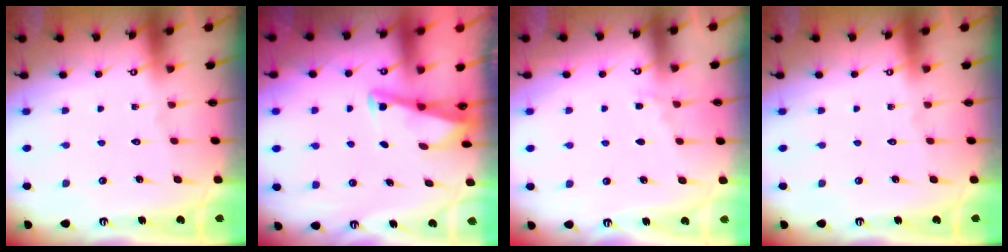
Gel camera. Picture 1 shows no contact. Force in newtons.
{"total": 3.1, "press": 3.1, "slide": 0.3}
{"total": 4.9, "press": 4.8, "slide": 0.5}
{"total": 0.0}